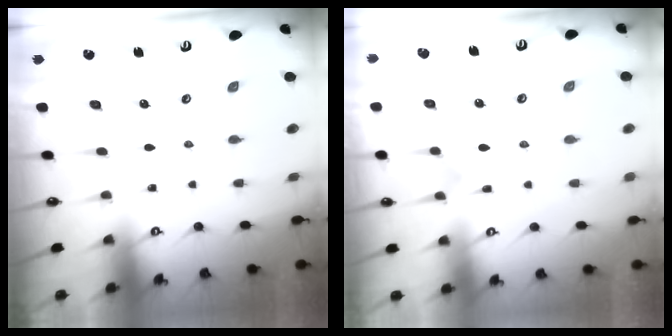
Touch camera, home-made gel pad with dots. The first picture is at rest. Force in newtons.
{"total": 2.7, "press": 2.4, "slide": 1.2}